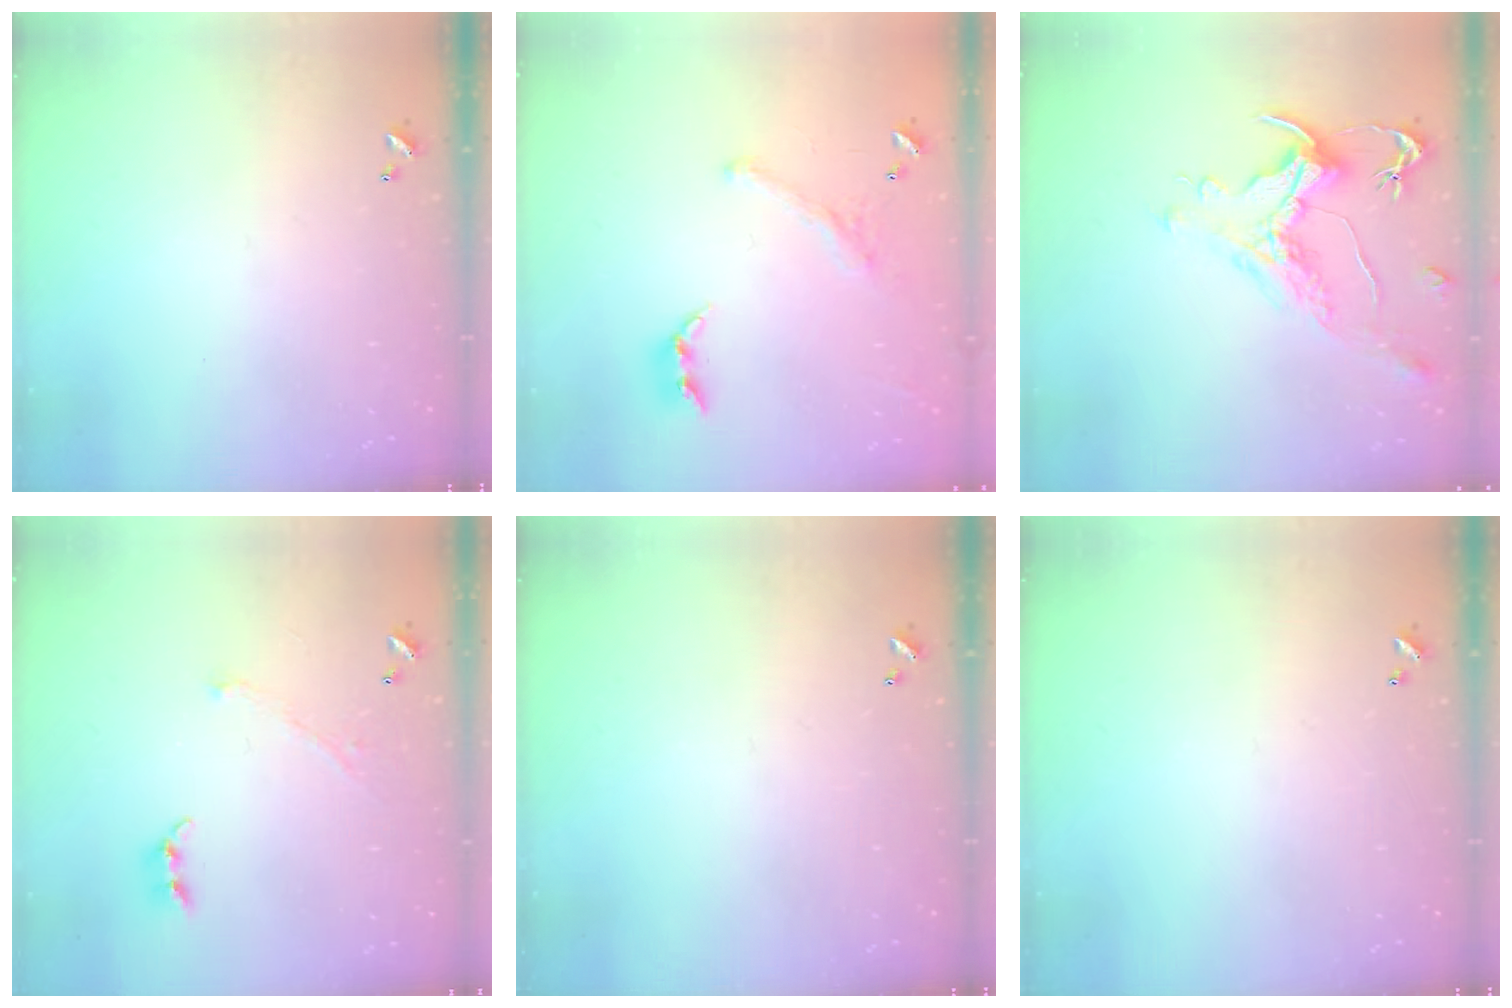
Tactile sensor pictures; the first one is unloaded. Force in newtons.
{"total": 1.2, "press": 0.5, "slide": 1.1}
{"total": 1.7, "press": 1.1, "slide": 1.3}
{"total": 2.9, "press": 2.9, "slide": 0.4}
{"total": 0.0}
{"total": 0.0}